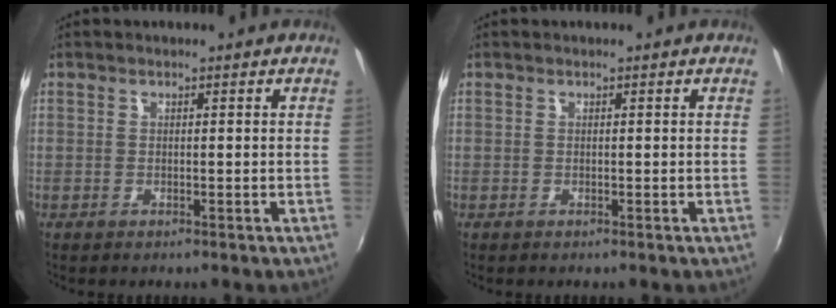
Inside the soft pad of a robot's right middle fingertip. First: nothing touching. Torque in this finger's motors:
{"motor_torque": [-0.02, -0.01, -0.01, 0.01]}